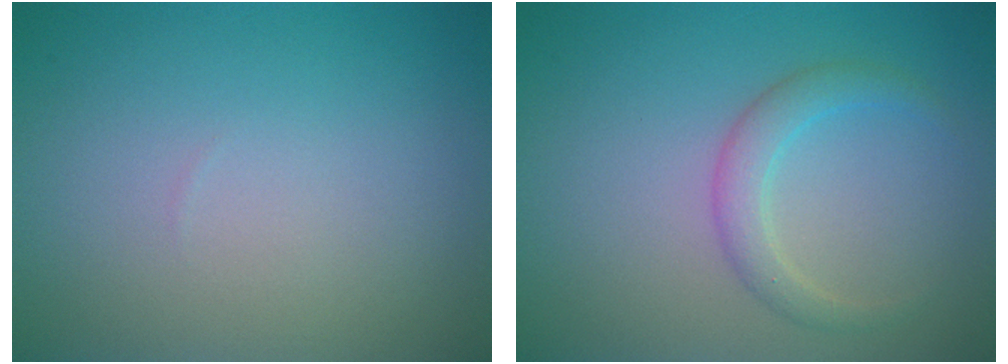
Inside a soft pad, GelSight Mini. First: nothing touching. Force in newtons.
{"total": 2.2, "press": 2.2, "slide": 0.1}